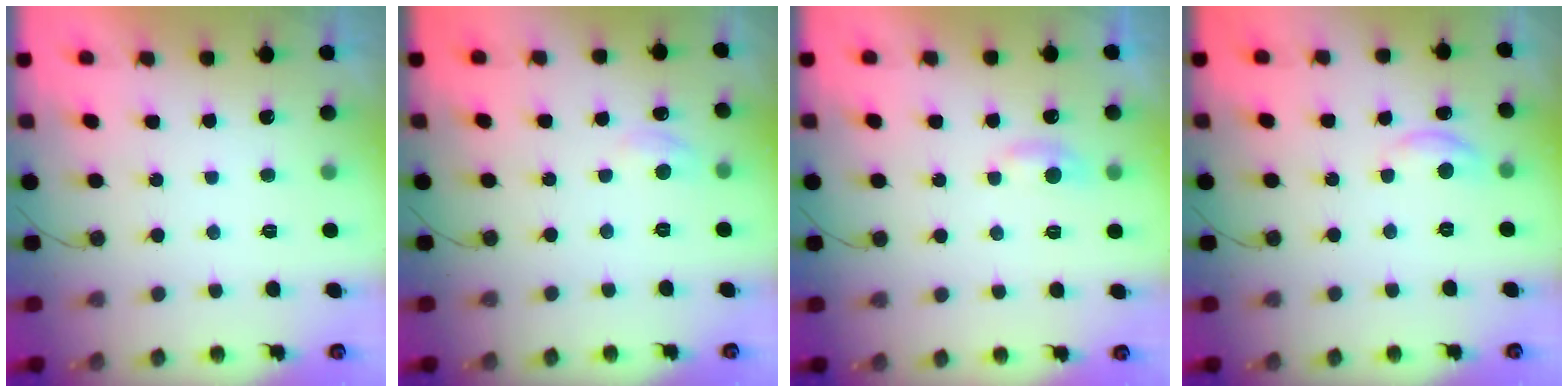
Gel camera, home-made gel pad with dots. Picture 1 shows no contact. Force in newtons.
{"total": 5.7, "press": 5.7, "slide": 0.9}
{"total": 5.2, "press": 5.2, "slide": 0.8}
{"total": 4.7, "press": 4.6, "slide": 0.4}